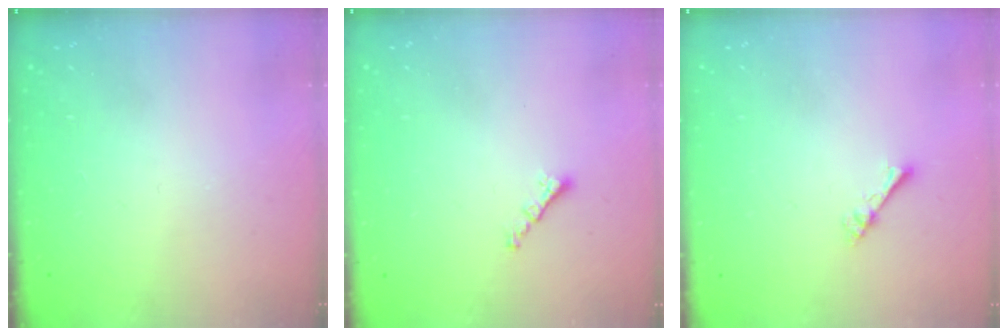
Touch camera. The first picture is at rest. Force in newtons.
{"total": 1.2, "press": 1.1, "slide": 0.5}
{"total": 2.4, "press": 2.4, "slide": 0.2}